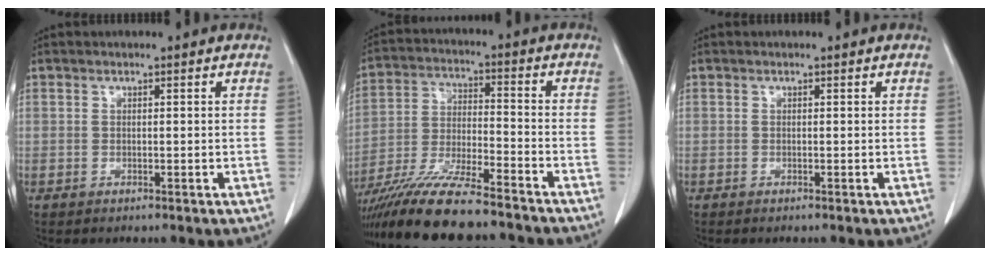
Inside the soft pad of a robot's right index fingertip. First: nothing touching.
{"total": 17.2, "force": [-14.3, 1.6, 9.4], "torque": [-0.195, -0.032, -0.252]}
{"total": 0.0}